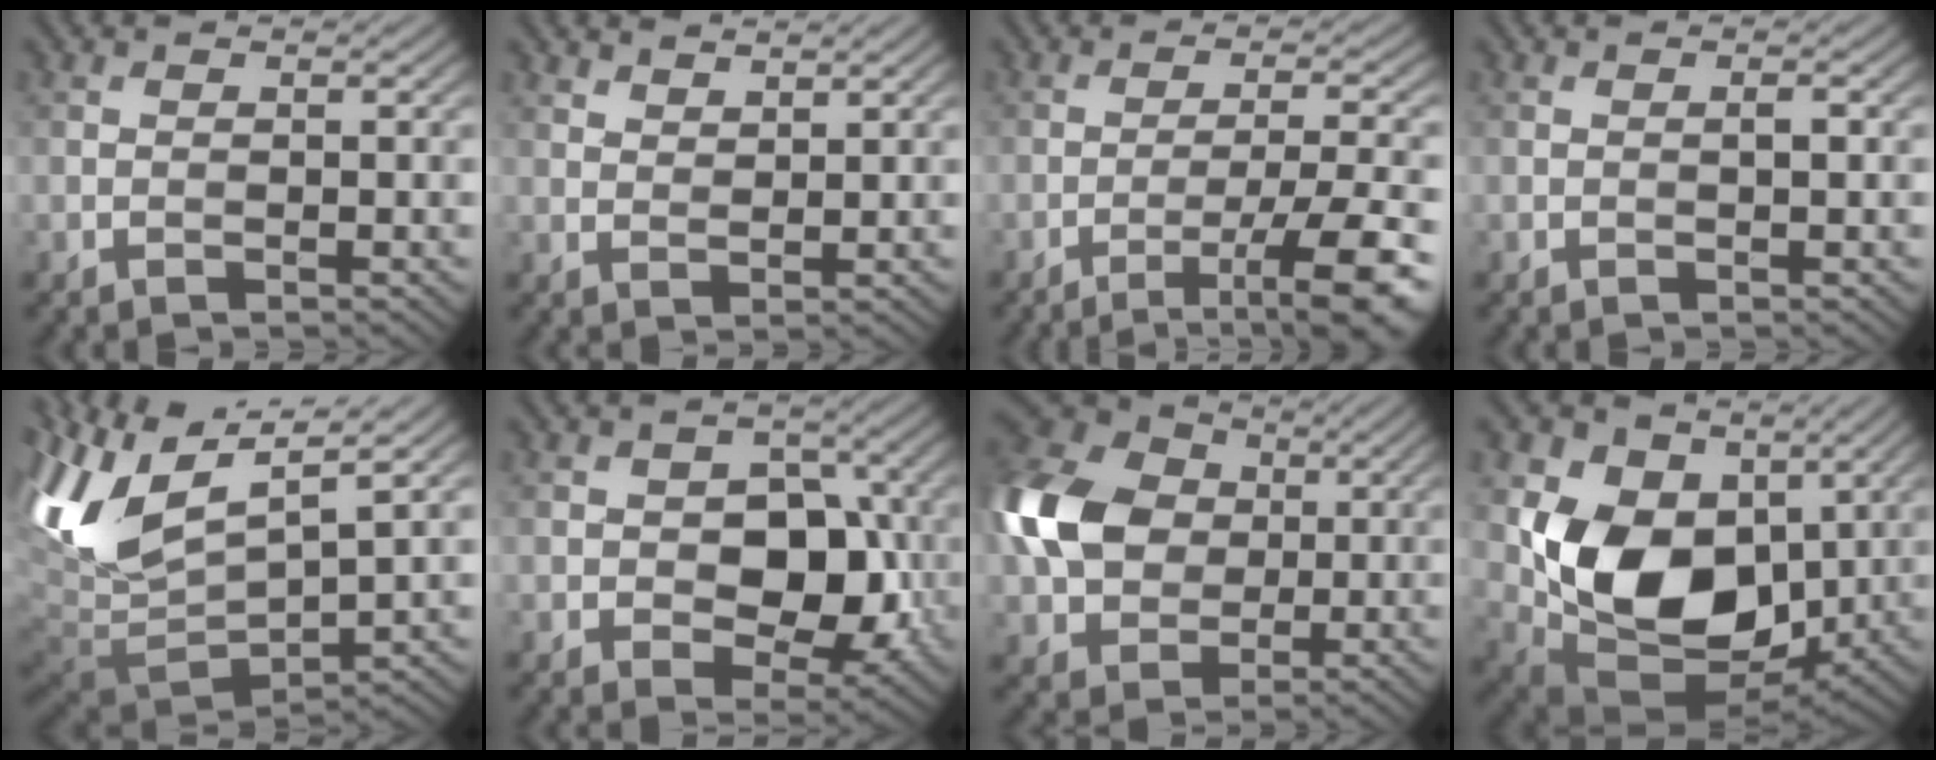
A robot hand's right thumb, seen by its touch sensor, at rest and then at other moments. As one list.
[{"total": 2.5, "force": [2.2, 0.8, 0.9], "torque": [-0.018, -0.008, 0.051]}, {"total": 9.7, "force": [-5.2, 1.6, 8.0], "torque": [-0.130, 0.009, -0.070]}, {"total": 0.8, "force": [0.0, 0.1, 0.8], "torque": [-0.013, 0.001, 0.000]}, {"total": 13.2, "force": [3.8, 5.7, 11.2], "torque": [-0.263, 0.009, 0.083]}, {"total": 8.6, "force": [-0.9, 6.0, 6.1], "torque": [-0.088, -0.006, -0.020]}, {"total": 13.4, "force": [0.7, 10.5, 8.3], "torque": [-0.221, 0.014, 0.001]}, {"total": 13.3, "force": [1.8, 9.7, 8.9], "torque": [-0.186, -0.023, 0.033]}]